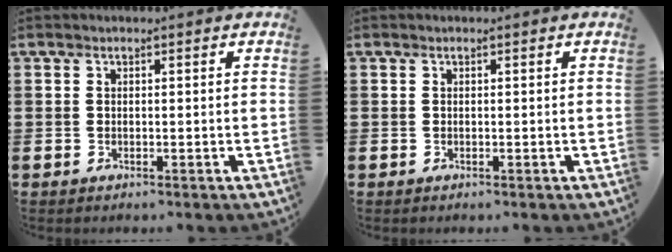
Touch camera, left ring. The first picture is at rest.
{"total": 0.0}